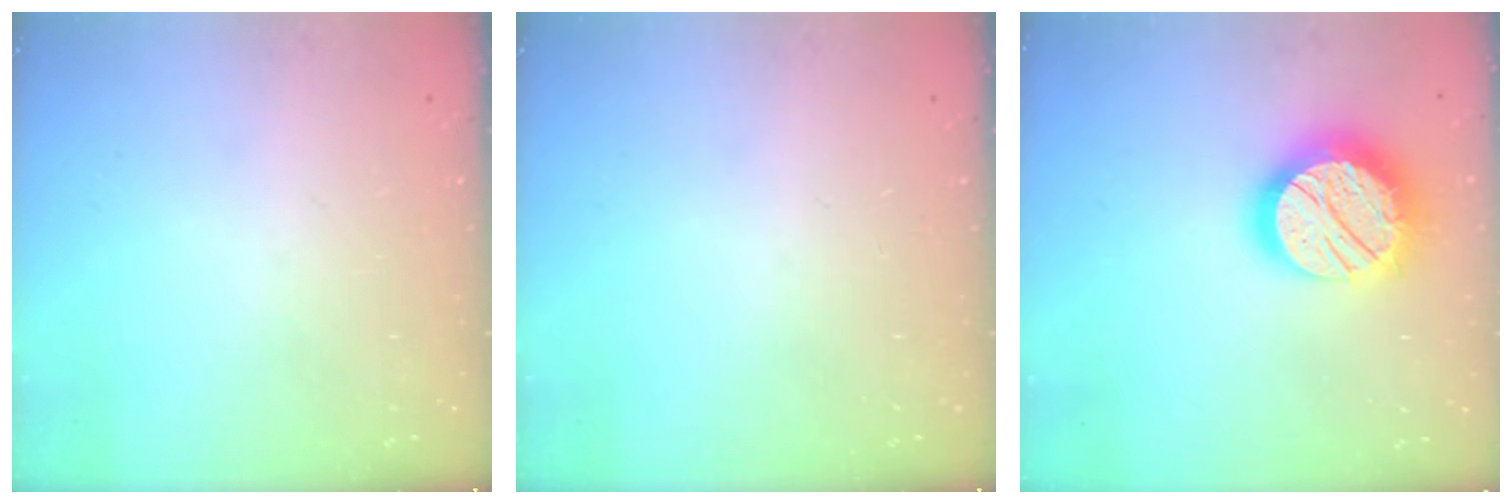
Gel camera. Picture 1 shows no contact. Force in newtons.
{"total": 0.0}
{"total": 20.0, "press": 19.9, "slide": 1.5}